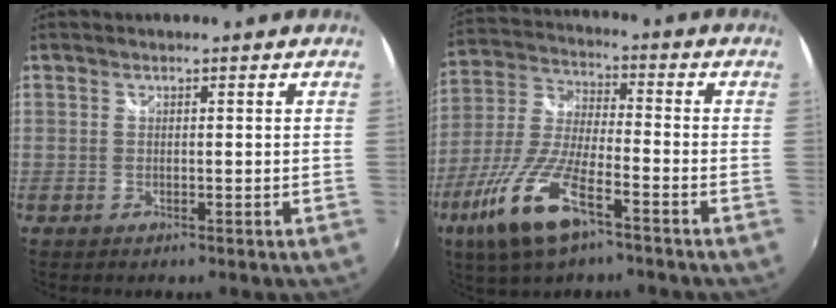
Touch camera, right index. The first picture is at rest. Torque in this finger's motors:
{"motor_torque": [1.24, -0.90, 0.64, 0.15]}